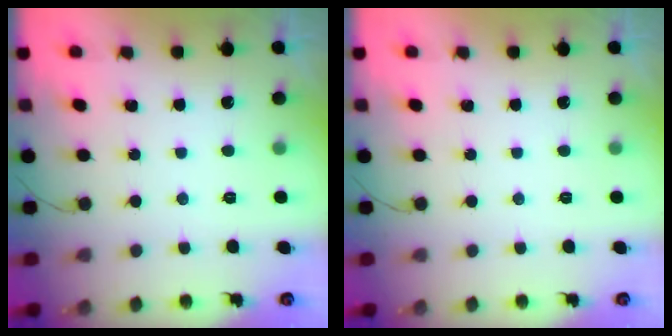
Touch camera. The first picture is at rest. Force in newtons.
{"total": 0.0}